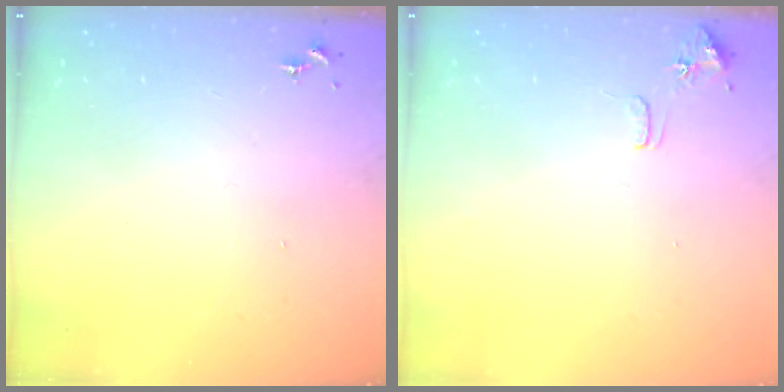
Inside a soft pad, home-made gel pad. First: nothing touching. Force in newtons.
{"total": 8.1, "press": 8.1, "slide": 0.7}